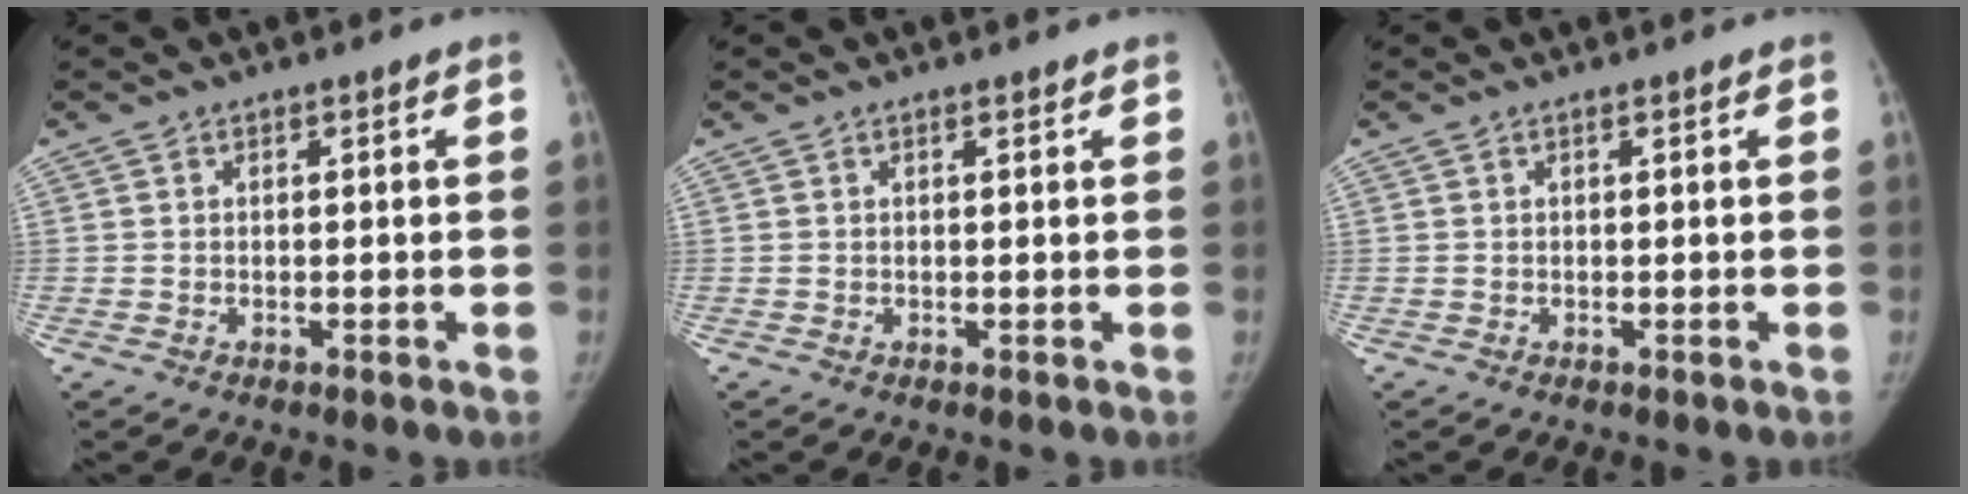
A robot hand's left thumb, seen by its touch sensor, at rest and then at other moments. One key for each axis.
{"total": 0.6, "fx": 0.5, "fy": 0.2, "fz": 0.3, "tx": -0.008, "ty": -0.003, "tz": 0.007}
{"total": 0.0}